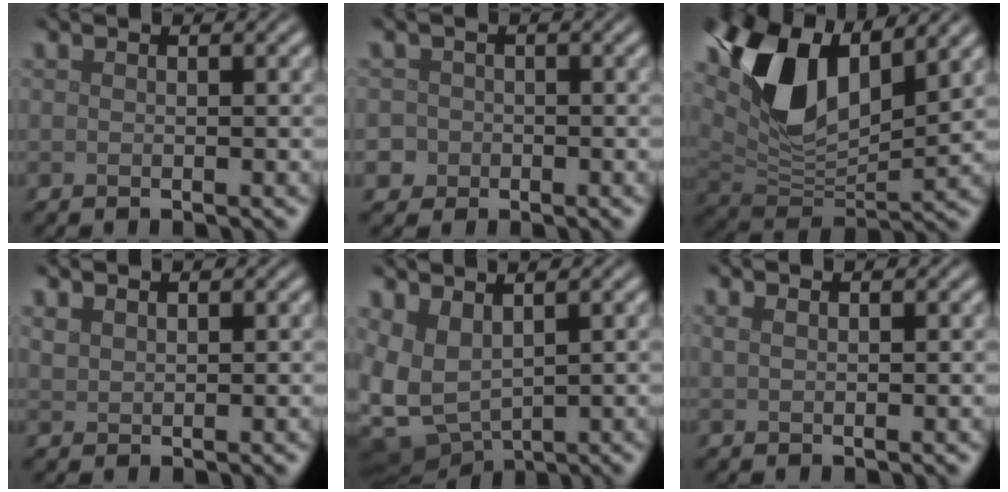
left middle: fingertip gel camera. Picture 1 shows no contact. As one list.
[{"total": 2.6, "force": [-1.1, 2.4, 0.3], "torque": [0.011, 0.005, -0.025]}, {"total": 10.7, "force": [4.7, 5.3, 8.0], "torque": [-0.167, 0.001, 0.090]}, {"total": 1.2, "force": [1.1, 0.3, 0.3], "torque": [-0.012, 0.001, 0.028]}, {"total": 4.7, "force": [0.4, 2.9, 3.7], "torque": [-0.092, -0.008, 0.013]}, {"total": 1.1, "force": [0.8, 0.4, 0.6], "torque": [-0.009, 0.000, 0.013]}]